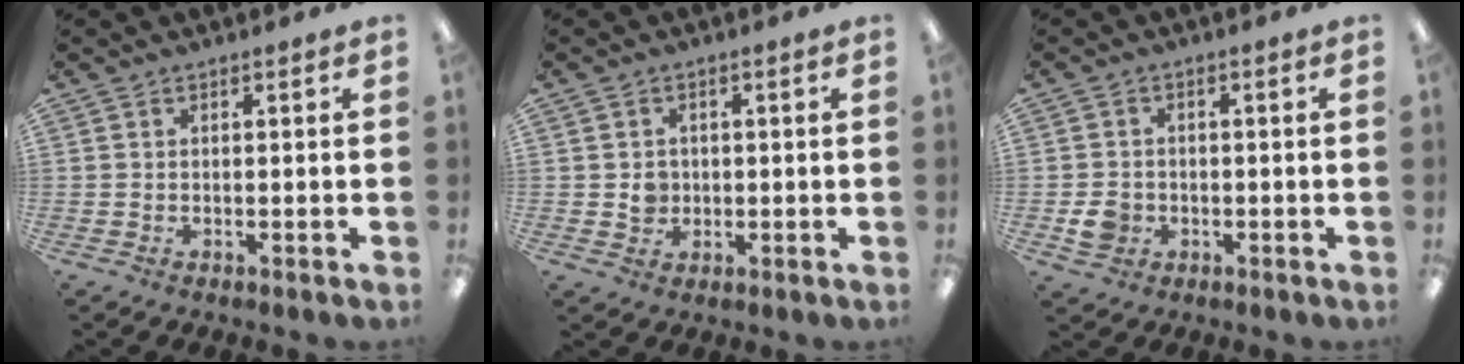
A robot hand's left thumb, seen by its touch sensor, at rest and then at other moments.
{"total": 3.5, "force": [0.0, 3.3, 1.2], "torque": [-0.009, 0.000, -0.003]}
{"total": 4.8, "force": [-1.3, 4.2, 2.0], "torque": [-0.020, 0.002, -0.024]}